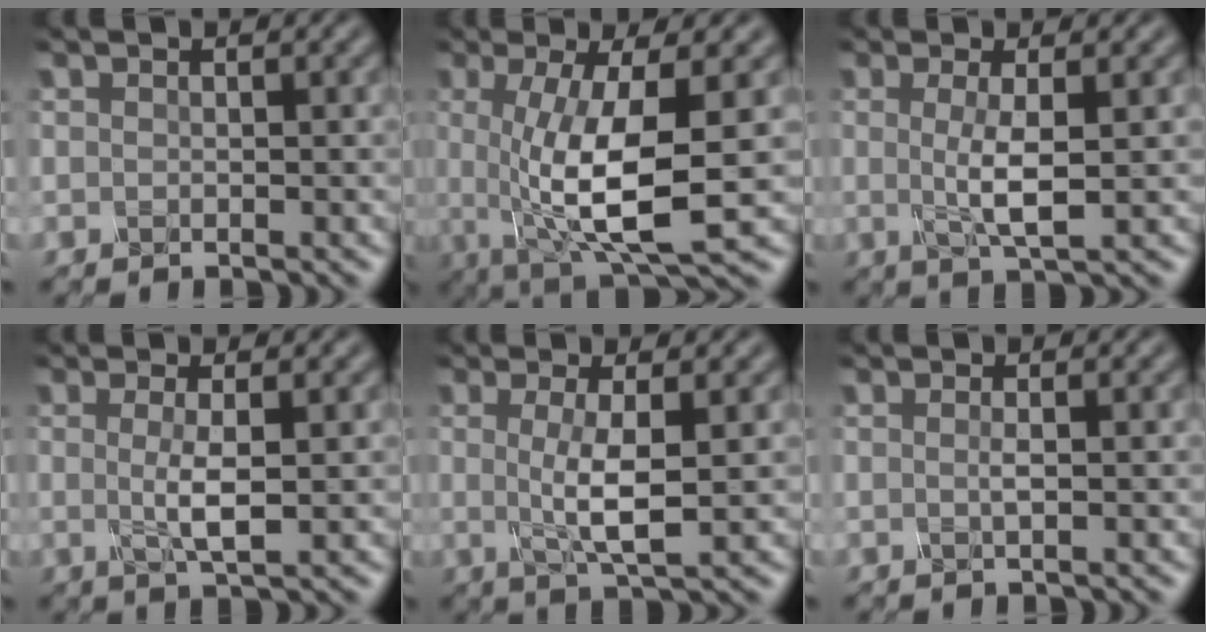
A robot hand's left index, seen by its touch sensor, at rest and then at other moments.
{"total": 9.2, "force": [-0.6, 2.6, 8.8], "torque": [-0.154, -0.014, -0.007]}
{"total": 3.5, "force": [0.2, 0.7, 3.5], "torque": [-0.068, -0.005, 0.004]}
{"total": 3.0, "force": [0.1, 0.6, 2.9], "torque": [-0.059, -0.004, 0.002]}
{"total": 4.3, "force": [0.3, 0.9, 4.2], "torque": [-0.079, -0.005, 0.007]}
{"total": 0.9, "force": [0.0, 0.2, 0.9], "torque": [-0.016, 0.002, -0.002]}